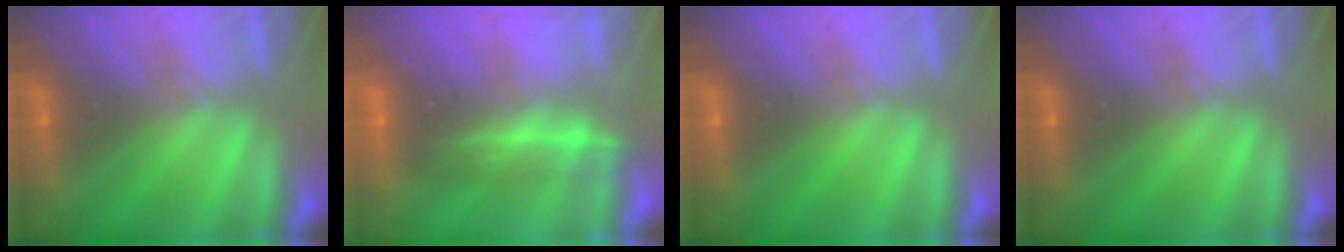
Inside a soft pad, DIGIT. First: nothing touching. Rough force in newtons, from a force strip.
{"total": 2.1}
{"total": 0.0}
{"total": 0.0}